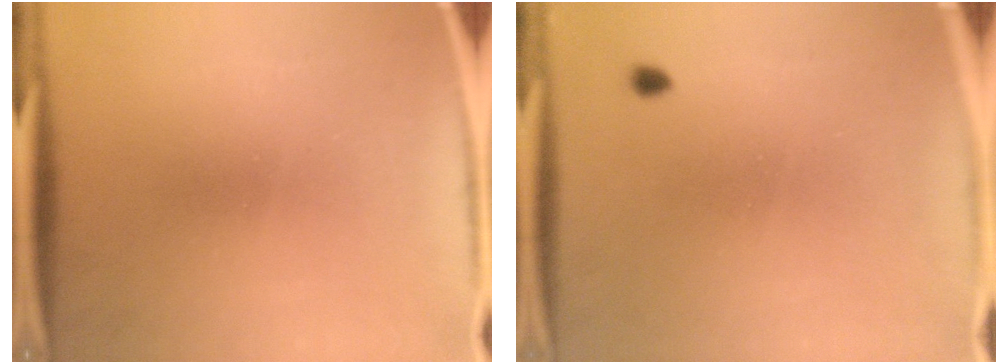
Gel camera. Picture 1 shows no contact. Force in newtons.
{"total": 0.9}